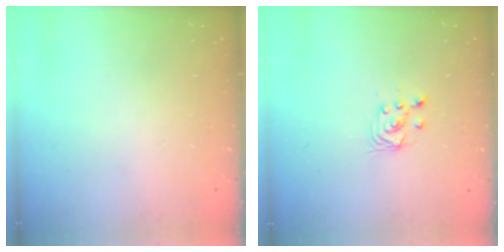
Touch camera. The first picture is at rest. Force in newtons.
{"total": 2.9, "press": 2.7, "slide": 1.0}